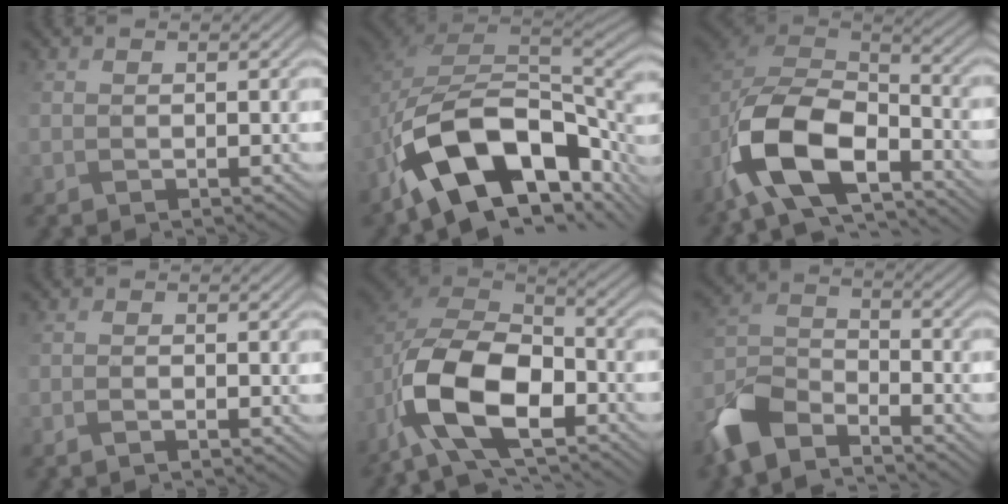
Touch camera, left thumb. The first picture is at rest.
{"total": 14.9, "force": [-6.0, 7.9, 11.0], "torque": [-0.211, -0.007, -0.097]}
{"total": 14.6, "force": [-7.8, 6.5, 10.5], "torque": [-0.242, -0.003, -0.165]}
{"total": 1.0, "force": [-0.9, -0.1, 0.6], "torque": [-0.007, 0.000, -0.013]}
{"total": 15.5, "force": [-7.1, 7.4, 11.5], "torque": [-0.269, -0.015, -0.149]}
{"total": 9.2, "force": [-7.2, 3.2, 4.8], "torque": [-0.111, -0.004, -0.156]}